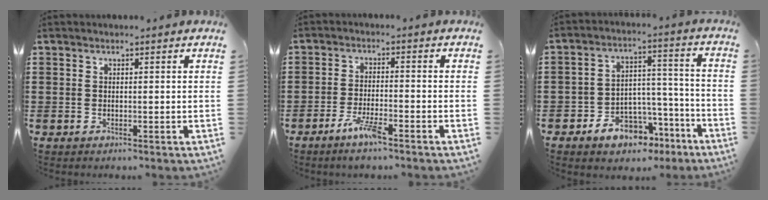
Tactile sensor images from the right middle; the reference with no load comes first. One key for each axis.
{"total": 4.6, "fx": -3.1, "fy": 0.7, "fz": 3.3, "tx": -0.072, "ty": -0.002, "tz": -0.060}
{"total": 6.7, "fx": -5.3, "fy": 3.8, "fz": 1.9, "tx": -0.031, "ty": 0.034, "tz": -0.097}